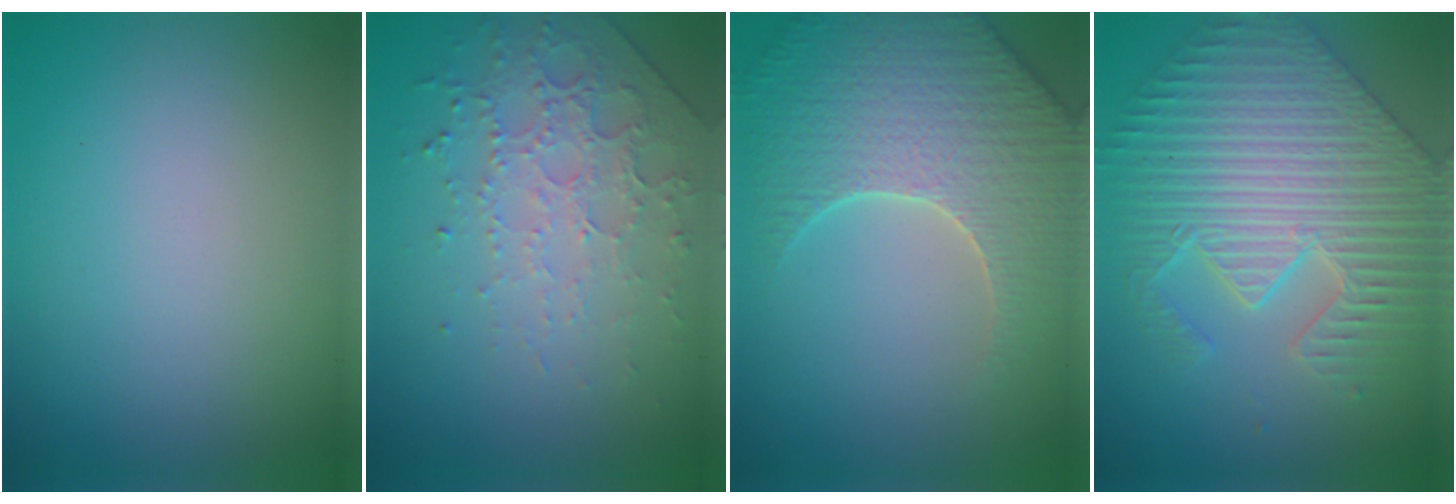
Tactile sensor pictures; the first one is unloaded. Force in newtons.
{"total": 4.6, "press": 3.1, "slide": 3.4}
{"total": 5.9, "press": 5.6, "slide": 1.7}
{"total": 7.0, "press": 5.8, "slide": 3.9}